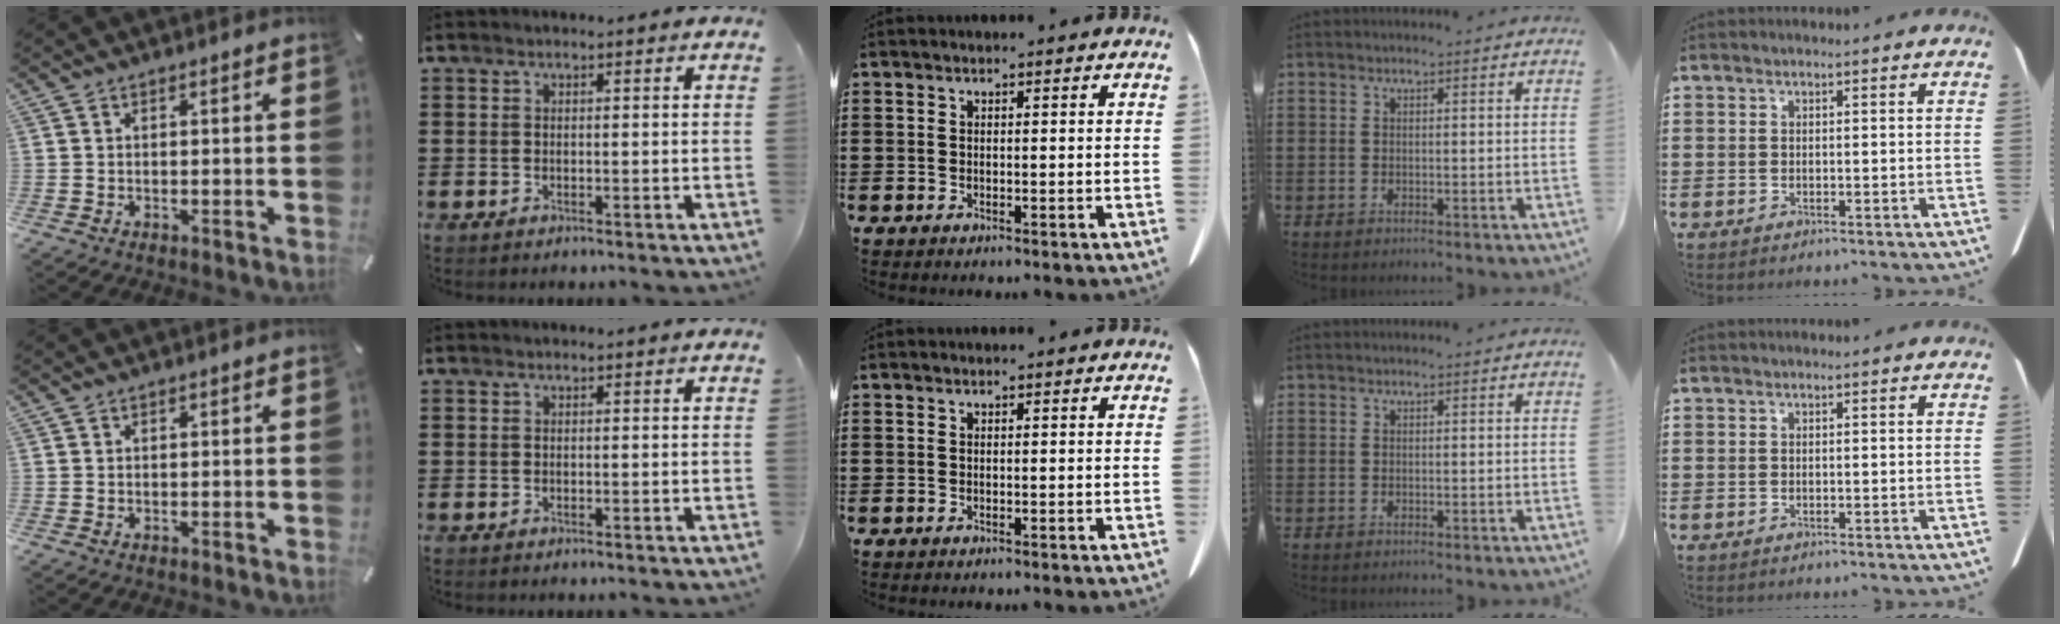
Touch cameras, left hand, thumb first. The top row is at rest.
{}